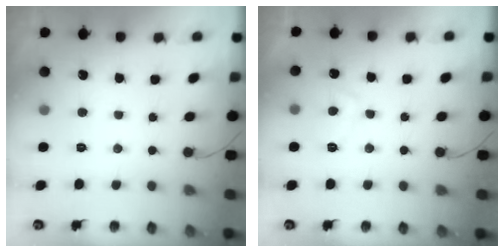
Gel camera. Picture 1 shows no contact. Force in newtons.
{"total": 4.1, "press": 4.0, "slide": 0.9}